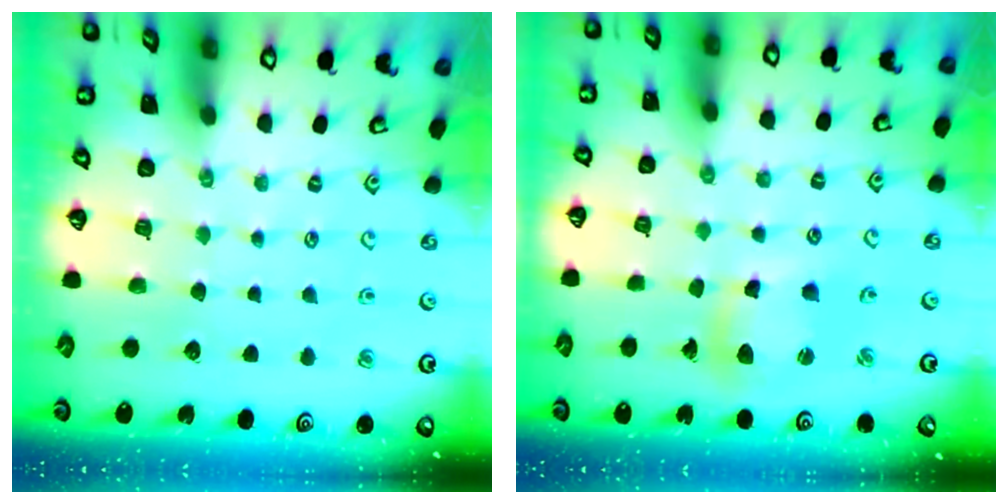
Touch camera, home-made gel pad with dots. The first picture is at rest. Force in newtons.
{"total": 10.9, "press": 10.8, "slide": 1.2}